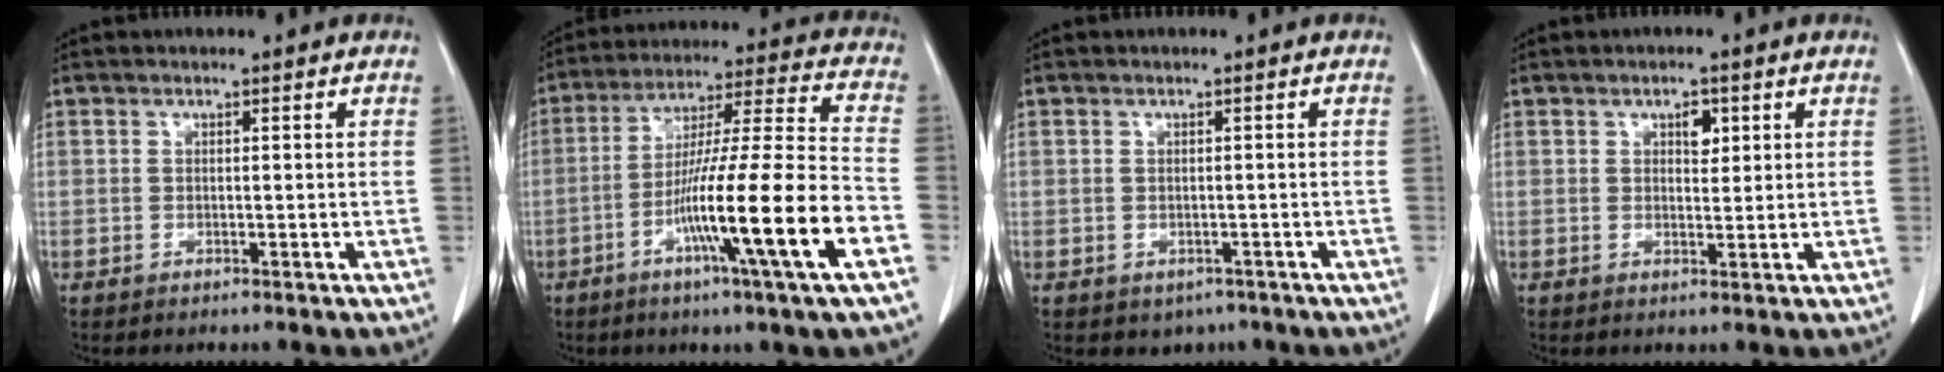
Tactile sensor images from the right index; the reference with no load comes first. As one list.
[{"total": 18.9, "force": [-7.3, -1.0, 17.4], "torque": [-0.297, -0.015, -0.127]}, {"total": 2.4, "force": [-1.2, 1.9, 0.8], "torque": [-0.005, 0.002, -0.008]}, {"total": 2.4, "force": [1.0, 1.2, 1.7], "torque": [-0.023, -0.001, 0.016]}]